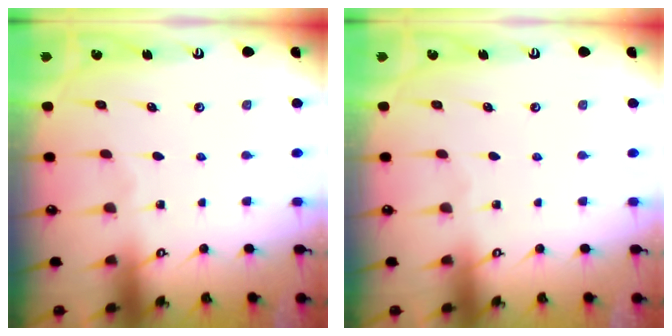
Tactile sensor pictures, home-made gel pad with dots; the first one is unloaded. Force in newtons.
{"total": 0.0}